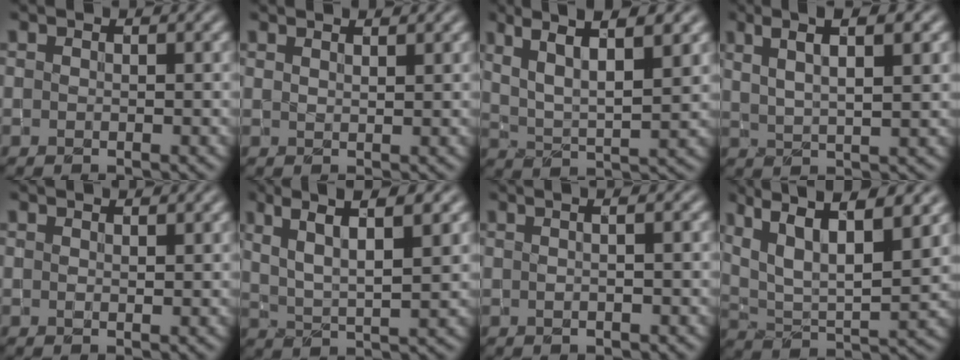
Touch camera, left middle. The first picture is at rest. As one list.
[{"total": 1.9, "force": [1.5, 0.6, 0.9], "torque": [-0.002, -0.001, 0.007]}, {"total": 6.5, "force": [3.8, 1.6, 5.1], "torque": [-0.094, 0.003, 0.075]}, {"total": 5.4, "force": [3.0, 1.3, 4.3], "torque": [-0.070, 0.008, 0.049]}, {"total": 1.0, "force": [0.9, 0.1, 0.4], "torque": [-0.010, -0.005, 0.011]}, {"total": 6.0, "force": [3.3, 1.3, 4.9], "torque": [-0.089, 0.004, 0.064]}, {"total": 4.2, "force": [1.3, 2.0, 3.4], "torque": [-0.018, 0.018, -0.017]}, {"total": 11.1, "force": [6.5, 3.7, 8.1], "torque": [-0.156, 0.019, 0.092]}]